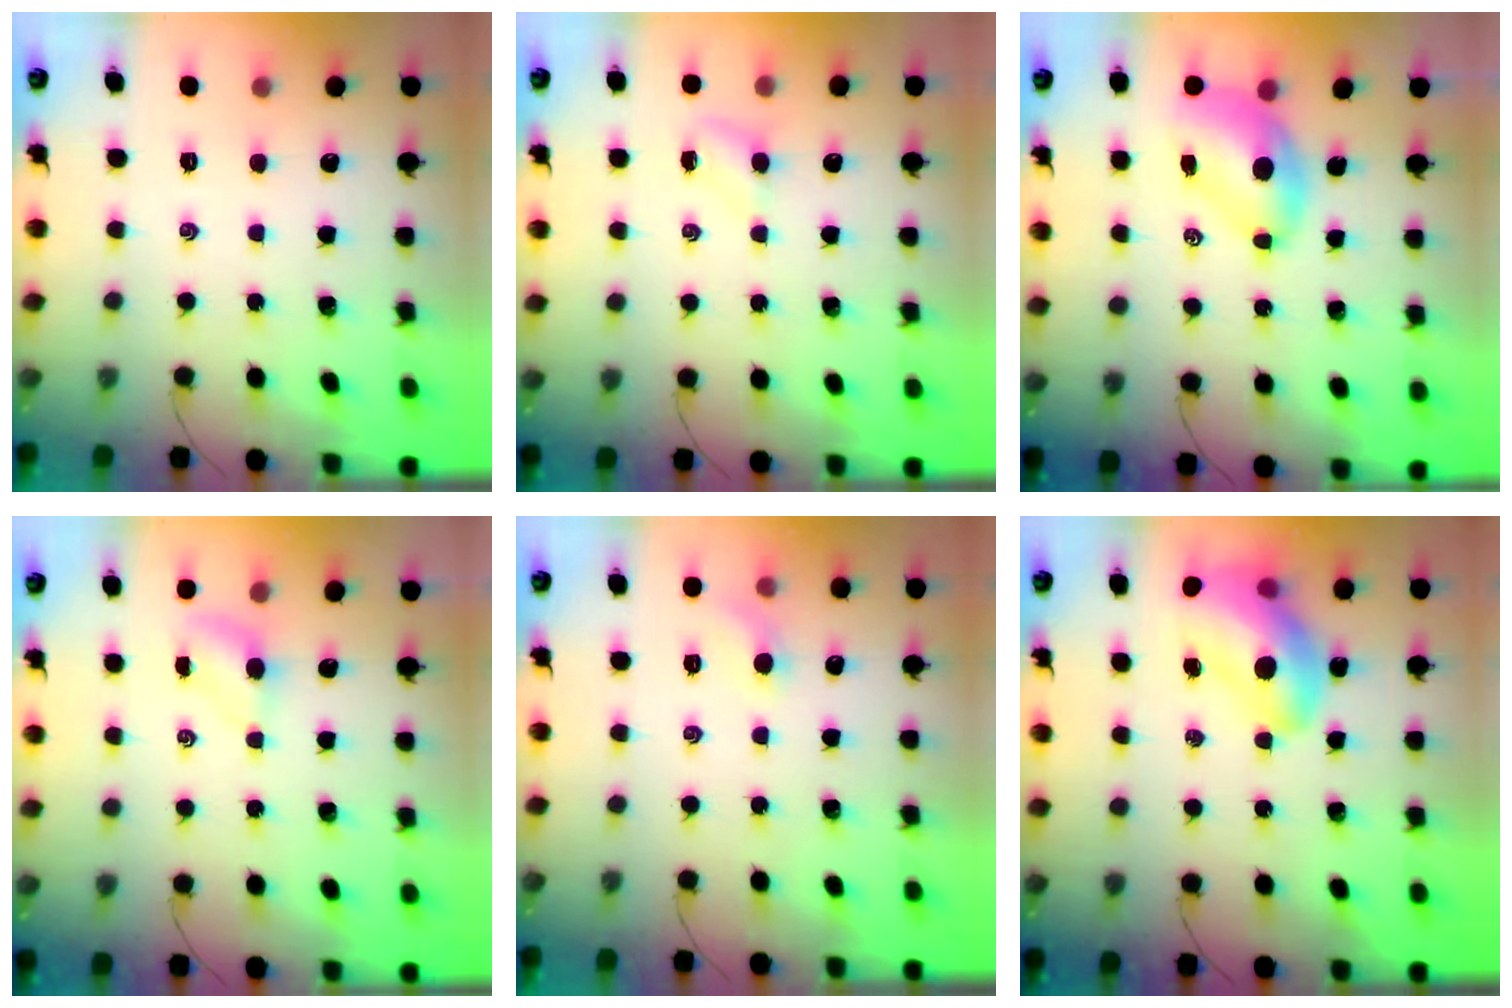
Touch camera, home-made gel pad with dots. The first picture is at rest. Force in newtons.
{"total": 2.8, "press": 2.6, "slide": 0.9}
{"total": 7.1, "press": 6.9, "slide": 1.6}
{"total": 4.0, "press": 3.8, "slide": 1.0}
{"total": 4.3, "press": 4.0, "slide": 1.4}
{"total": 14.3, "press": 13.7, "slide": 4.0}